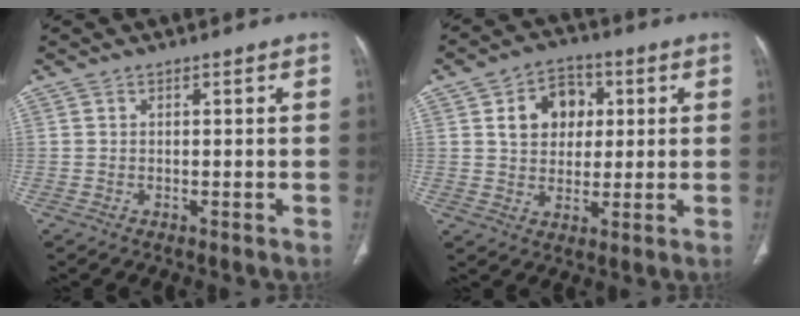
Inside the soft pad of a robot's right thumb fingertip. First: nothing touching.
{"total": 9.8, "force": [2.6, 7.6, 5.6], "torque": [-0.053, 0.002, 0.041]}